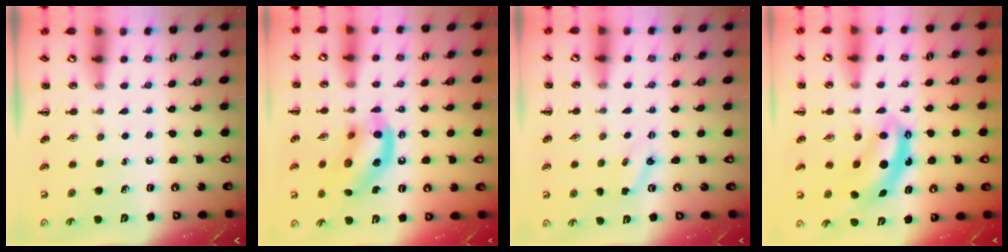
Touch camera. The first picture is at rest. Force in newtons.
{"total": 14.5, "press": 14.3, "slide": 2.7}
{"total": 2.2, "press": 2.1, "slide": 0.6}
{"total": 6.6, "press": 6.6, "slide": 0.5}